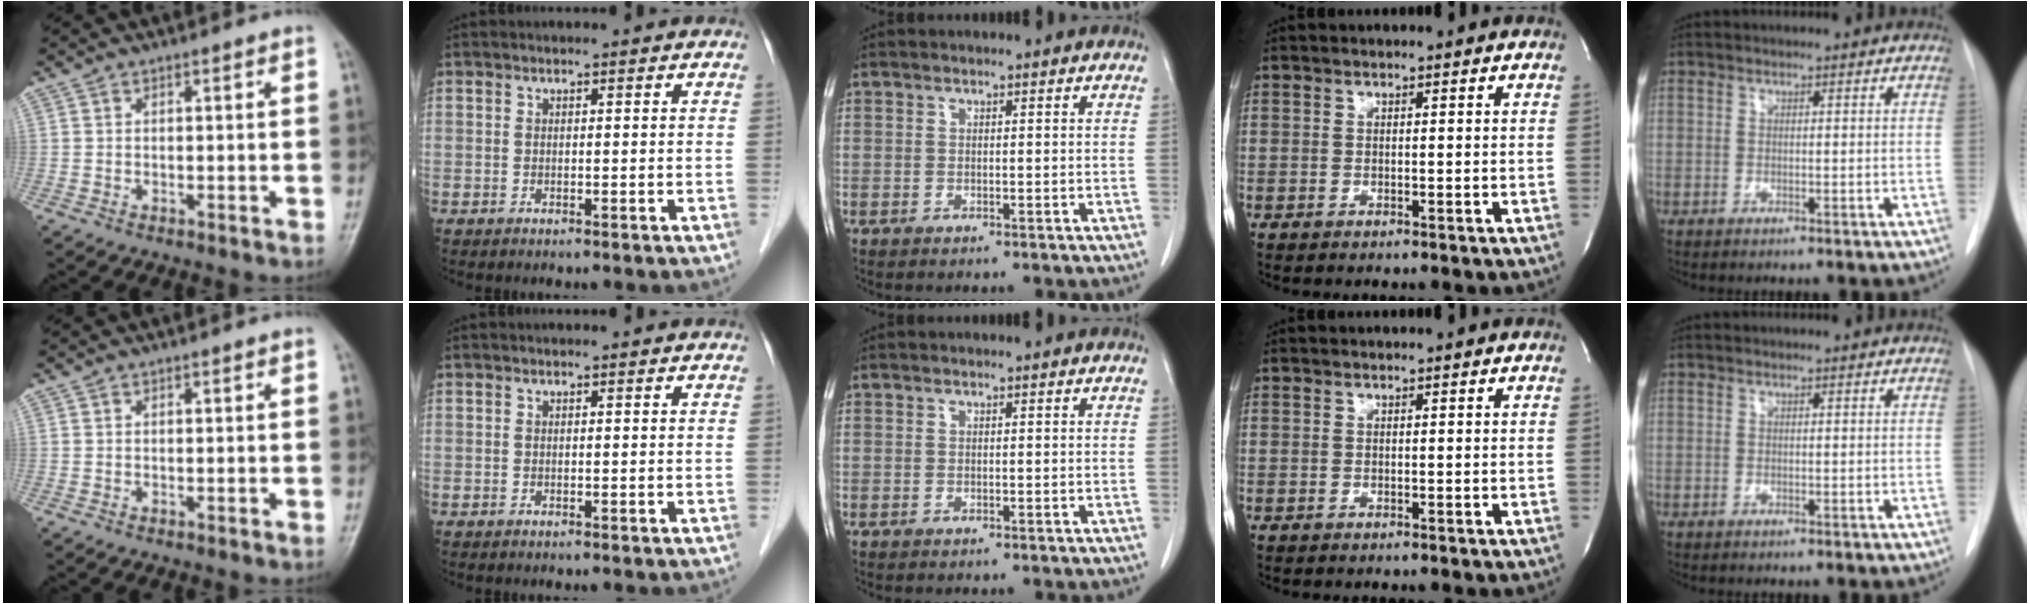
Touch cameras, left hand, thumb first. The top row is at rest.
{}